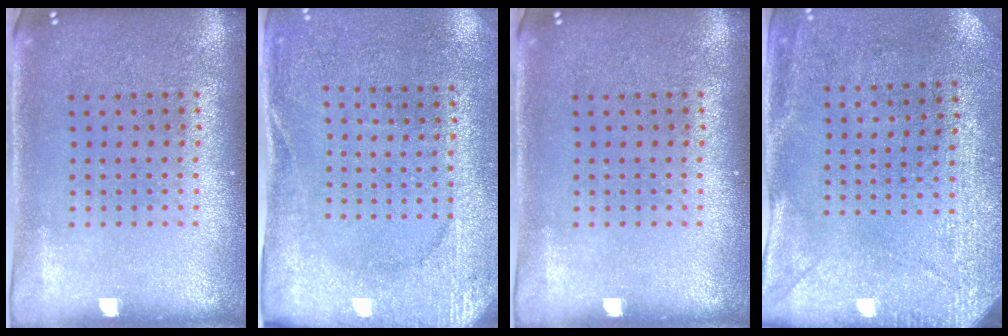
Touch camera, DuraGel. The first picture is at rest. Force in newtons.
{"total": 2.6, "press": 2.4, "slide": 0.9}
{"total": 0.0}
{"total": 3.0, "press": 2.3, "slide": 1.9}